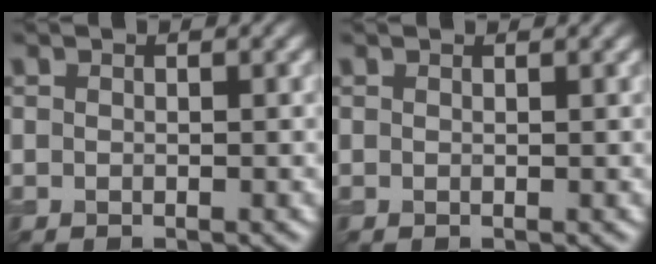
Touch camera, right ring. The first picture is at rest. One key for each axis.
{"total": 1.0, "fx": 1.0, "fy": 0.2, "fz": 0.2, "tx": -0.006, "ty": -0.006, "tz": 0.009}